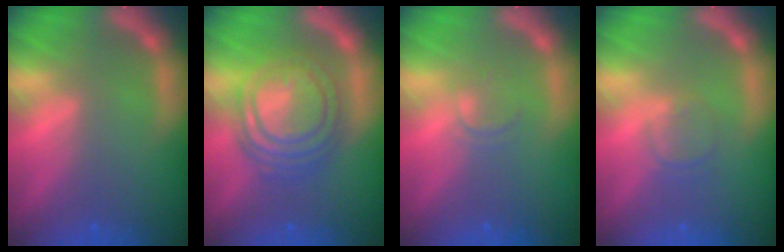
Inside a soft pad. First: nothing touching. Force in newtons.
{"total": 9.5}
{"total": 1.4}
{"total": 1.9}